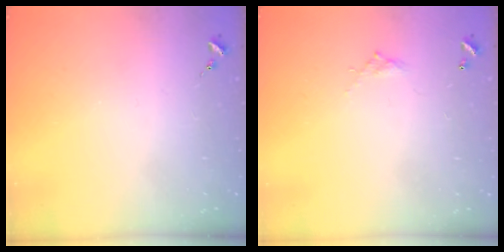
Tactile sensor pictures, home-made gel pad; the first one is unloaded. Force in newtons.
{"total": 4.9, "press": 4.9, "slide": 0.3}